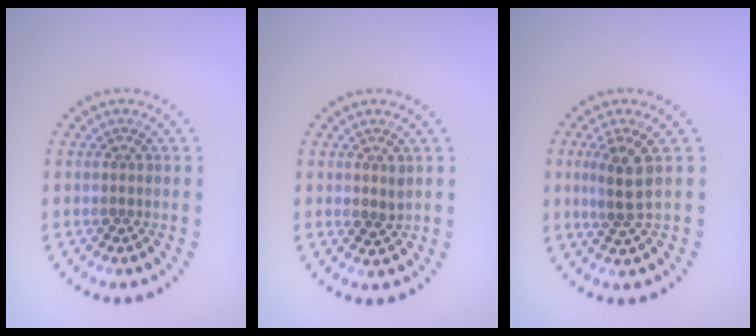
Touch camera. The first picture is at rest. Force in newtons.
{"total": 1.0, "press": 0.9, "slide": 0.4}
{"total": 2.6, "press": 2.2, "slide": 1.3}